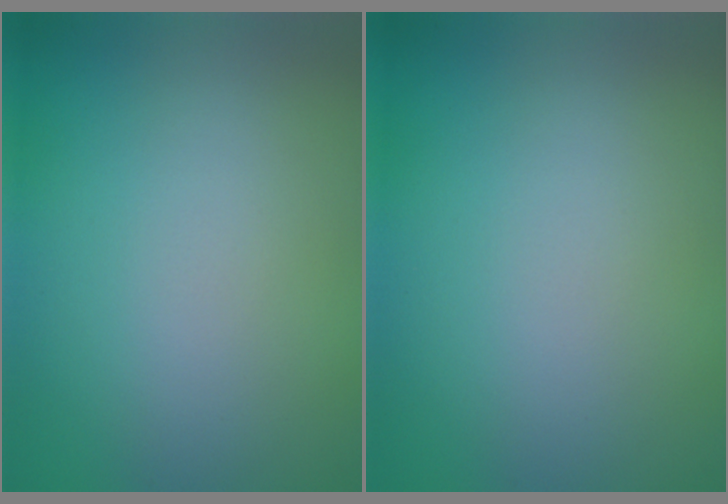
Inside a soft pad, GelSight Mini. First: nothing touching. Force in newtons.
{"total": 0.0}